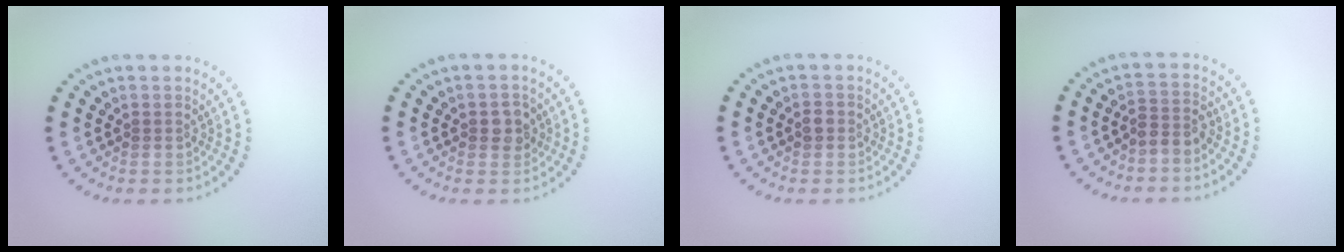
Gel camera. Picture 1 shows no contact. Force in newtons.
{"total": 1.9, "press": 1.9, "slide": 0.3}
{"total": 1.1, "press": 1.0, "slide": 0.2}
{"total": 2.0, "press": 1.6, "slide": 1.2}